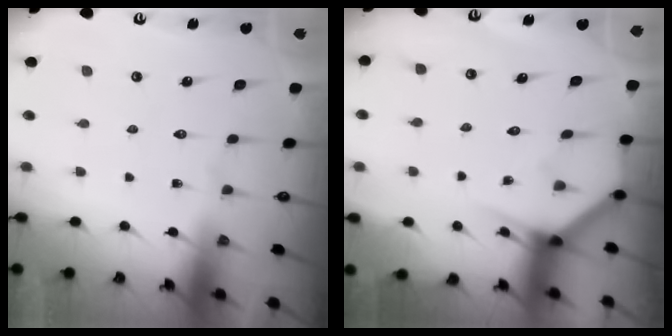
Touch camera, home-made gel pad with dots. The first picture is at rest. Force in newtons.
{"total": 3.7, "press": 3.7, "slide": 0.2}